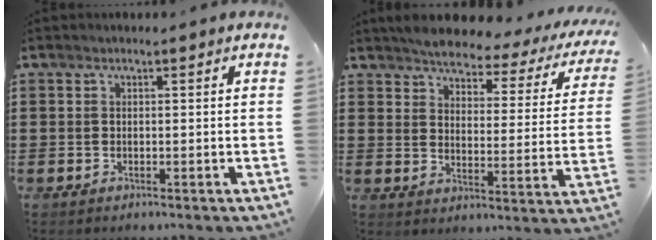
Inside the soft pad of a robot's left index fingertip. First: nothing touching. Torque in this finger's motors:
{"motor_torque": [2.14, 0.00, 0.56, 0.01]}